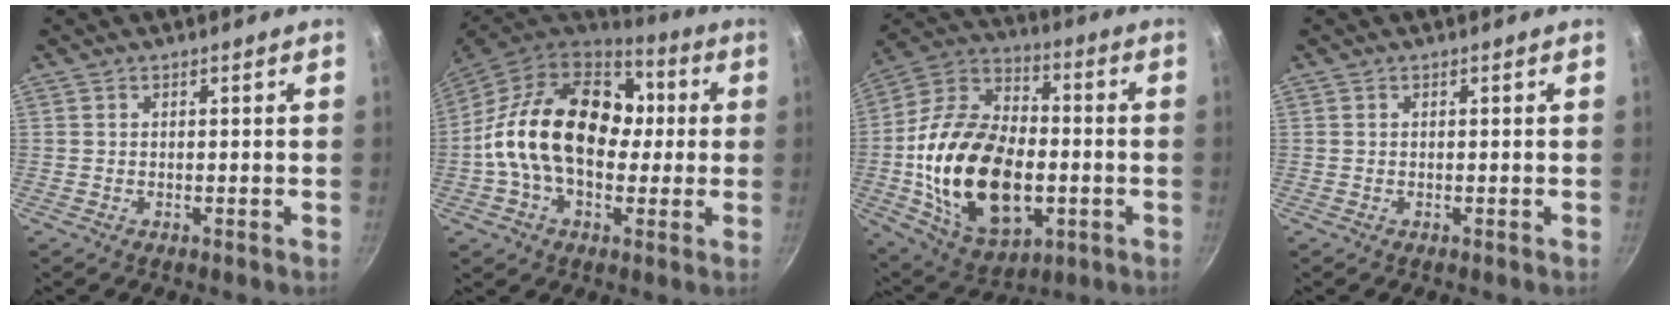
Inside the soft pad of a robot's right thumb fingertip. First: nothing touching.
{"total": 22.7, "force": [1.1, 15.6, 16.4], "torque": [-0.245, 0.038, 0.005]}
{"total": 27.3, "force": [-4.0, 17.1, 20.9], "torque": [-0.360, 0.029, -0.063]}
{"total": 0.0}